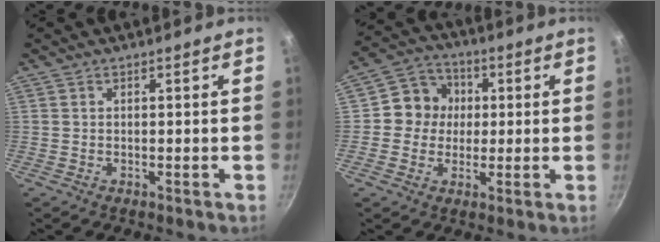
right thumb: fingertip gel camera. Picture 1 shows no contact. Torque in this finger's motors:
{"motor_torque": [-0.35, 0.30, 0.46, -0.34, 0.01]}